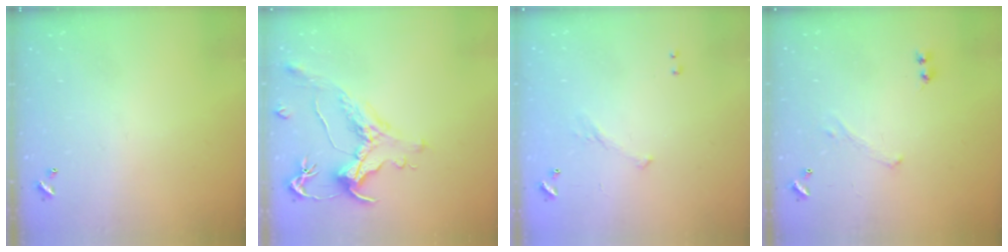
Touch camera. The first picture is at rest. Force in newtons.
{"total": 1.7, "press": 1.1, "slide": 1.3}
{"total": 5.8, "press": 5.8, "slide": 0.8}
{"total": 0.0}